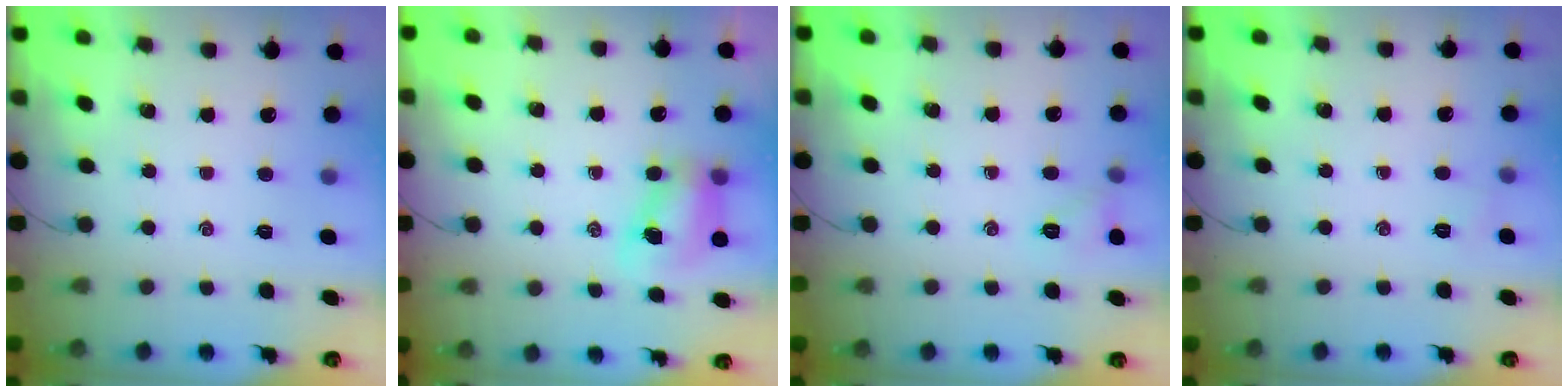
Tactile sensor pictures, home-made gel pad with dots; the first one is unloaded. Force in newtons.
{"total": 7.9, "press": 7.9, "slide": 1.0}
{"total": 5.3, "press": 5.1, "slide": 1.5}
{"total": 3.6, "press": 3.5, "slide": 1.1}